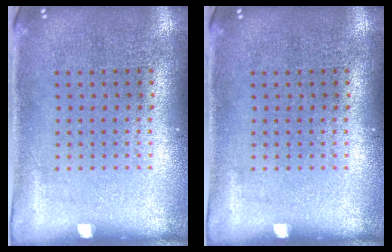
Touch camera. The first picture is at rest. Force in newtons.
{"total": 0.0}